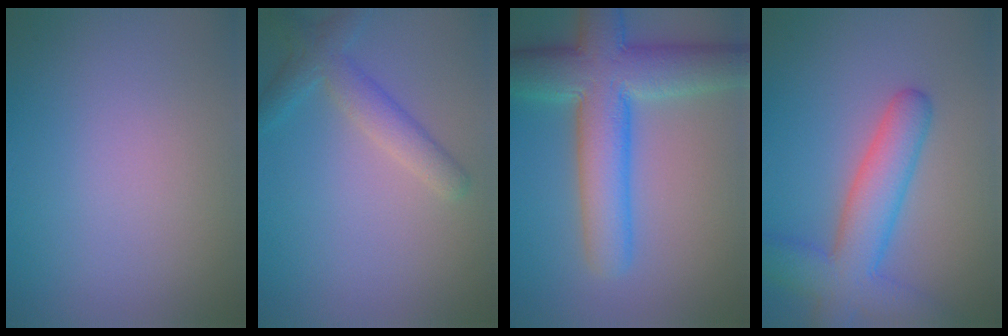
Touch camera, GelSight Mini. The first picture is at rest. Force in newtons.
{"total": 2.9, "press": 2.9, "slide": 0.1}
{"total": 9.3, "press": 9.3, "slide": 0.4}
{"total": 6.3, "press": 6.3, "slide": 0.3}